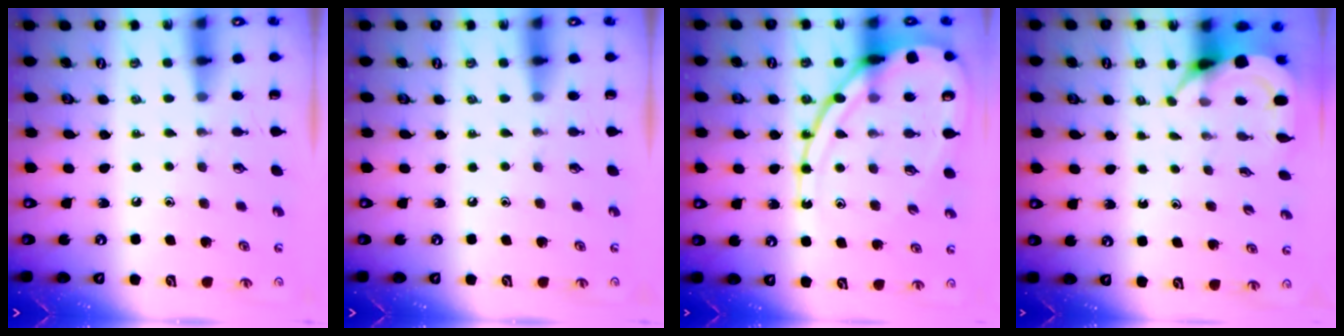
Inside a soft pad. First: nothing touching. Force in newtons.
{"total": 0.0}
{"total": 17.8, "press": 17.7, "slide": 1.6}
{"total": 4.0, "press": 4.0, "slide": 0.2}